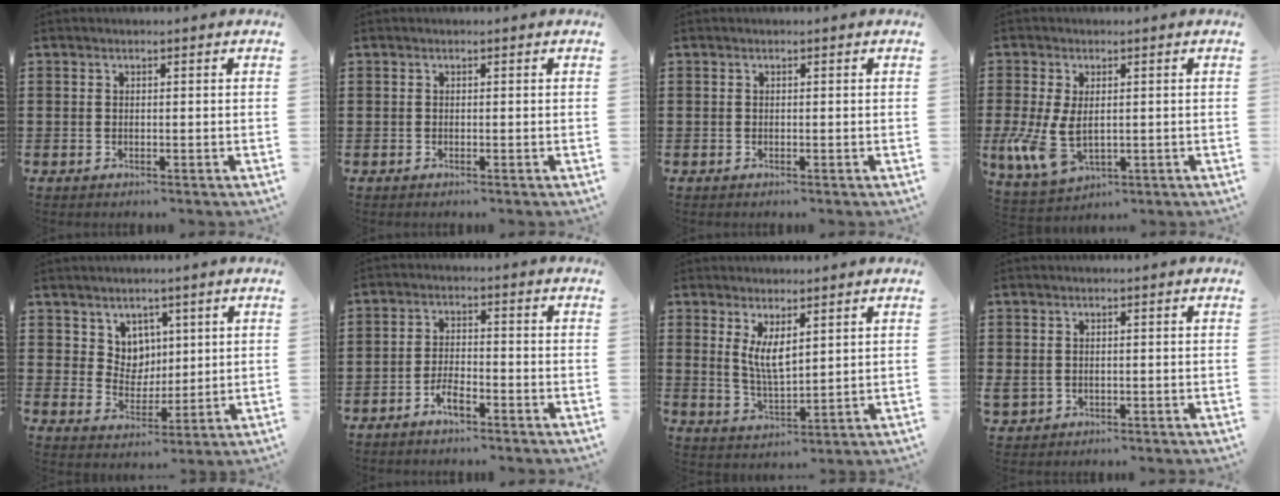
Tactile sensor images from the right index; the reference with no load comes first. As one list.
[{"total": 0.0}, {"total": 0.0}, {"total": 7.1, "force": [-0.7, 4.2, 5.7], "torque": [-0.146, -0.010, -0.014]}, {"total": 5.6, "force": [3.4, 4.4, 0.5], "torque": [-0.037, 0.002, 0.063]}, {"total": 3.4, "force": [-2.4, 1.1, 2.1], "torque": [-0.045, 0.004, -0.047]}, {"total": 5.0, "force": [2.1, 1.9, 4.2], "torque": [-0.086, 0.001, 0.039]}, {"total": 1.2, "force": [0.1, 1.2, 0.3], "torque": [-0.013, 0.005, 0.000]}]